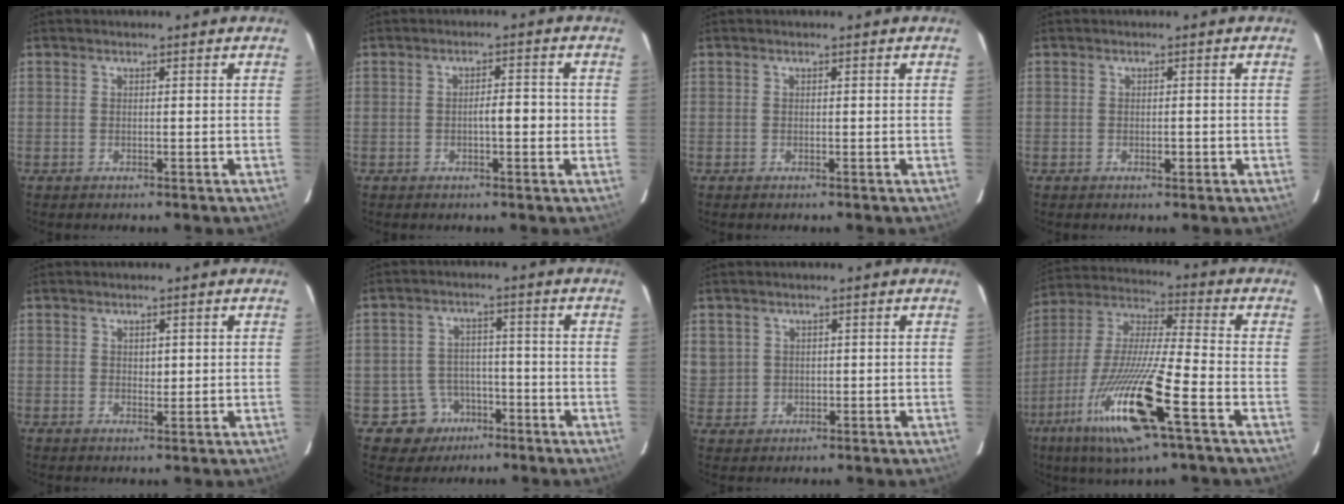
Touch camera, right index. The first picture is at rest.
{"total": 3.2, "force": [-0.5, 0.9, 3.0], "torque": [-0.045, 0.007, -0.008]}
{"total": 0.0}
{"total": 1.2, "force": [-0.4, 0.4, 1.0], "torque": [-0.016, 0.000, -0.004]}
{"total": 1.6, "force": [0.5, 1.0, 1.1], "torque": [-0.016, 0.000, 0.009]}
{"total": 6.1, "force": [-2.9, 5.3, -0.1], "torque": [0.008, 0.014, -0.038]}
{"total": 4.3, "force": [1.7, 3.9, 0.6], "torque": [-0.016, 0.006, 0.043]}
{"total": 19.0, "force": [-8.7, 1.0, 16.9], "torque": [-0.362, -0.037, -0.163]}